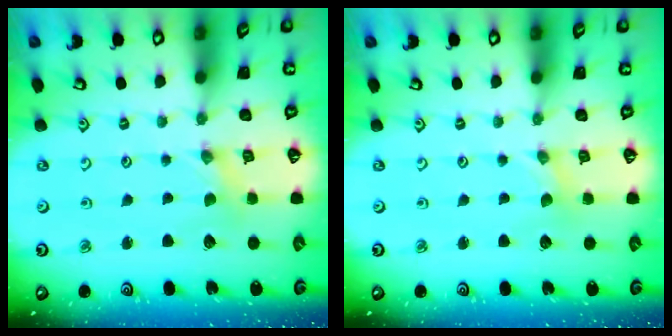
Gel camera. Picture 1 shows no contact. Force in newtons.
{"total": 0.0}